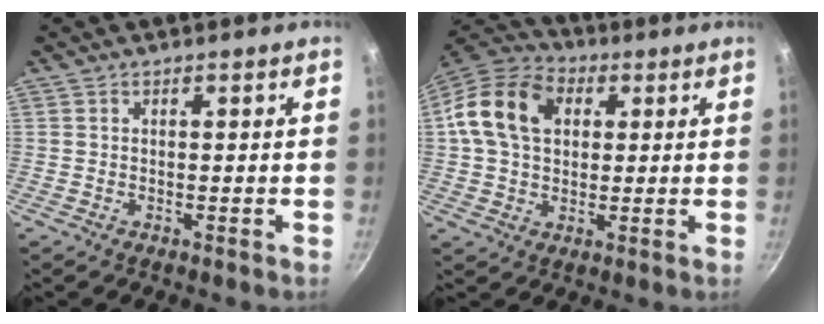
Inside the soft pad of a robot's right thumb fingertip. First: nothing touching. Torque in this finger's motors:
{"motor_torque": [-0.58, 1.31, 0.67, -0.60, 0.15]}